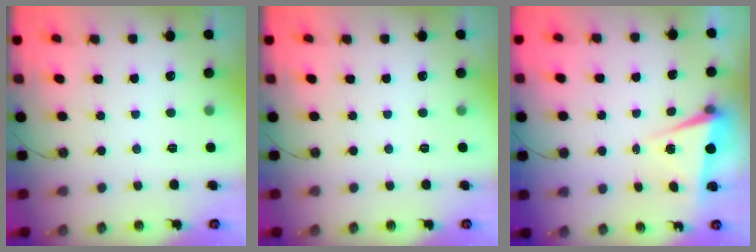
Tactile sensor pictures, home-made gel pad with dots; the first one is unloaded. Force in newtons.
{"total": 0.0}
{"total": 4.2, "press": 3.4, "slide": 2.5}